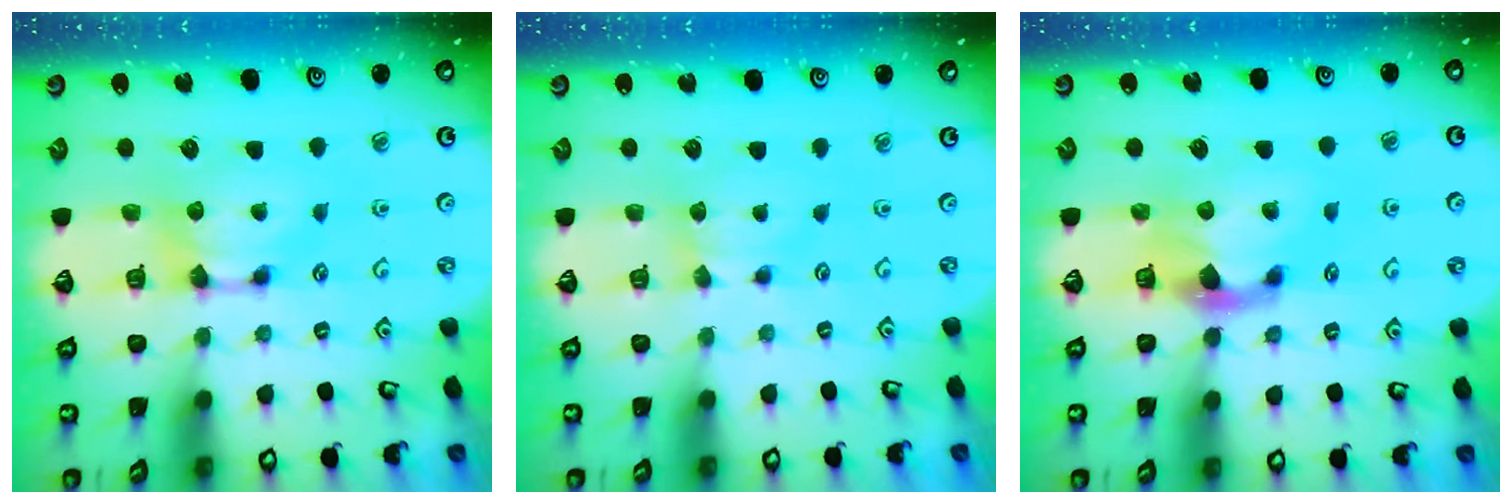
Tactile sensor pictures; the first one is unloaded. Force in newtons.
{"total": 1.8, "press": 1.7, "slide": 0.6}
{"total": 1.9, "press": 1.3, "slide": 1.4}